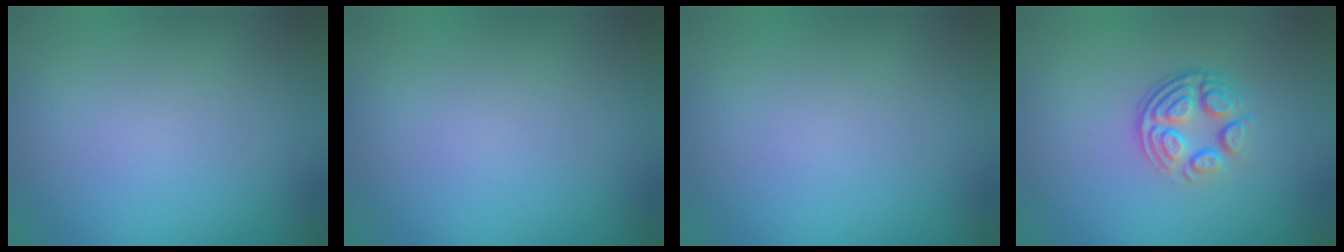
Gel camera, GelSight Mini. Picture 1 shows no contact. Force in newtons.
{"total": 0.0}
{"total": 0.0}
{"total": 4.0, "press": 2.8, "slide": 2.9}